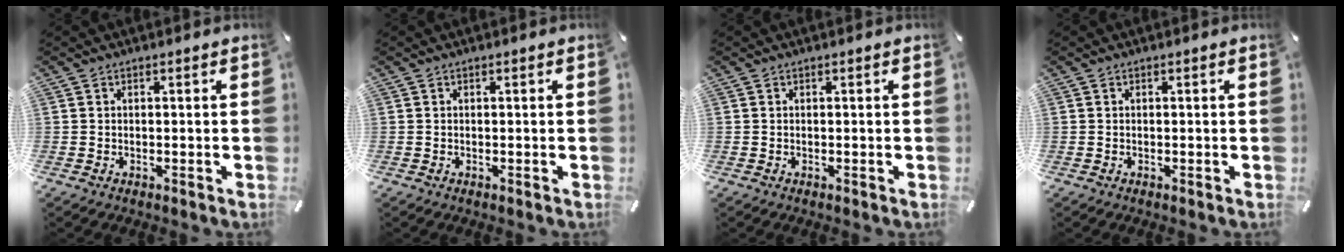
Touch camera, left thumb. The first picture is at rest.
{"total": 0.0}
{"total": 0.0}
{"total": 0.0}